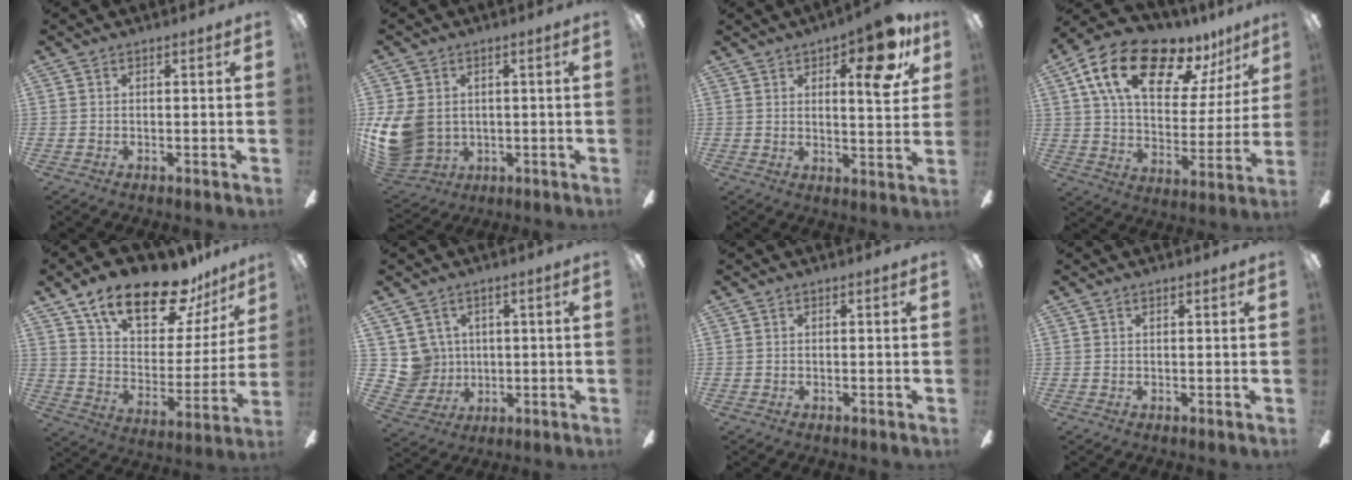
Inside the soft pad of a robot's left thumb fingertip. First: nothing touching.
{"total": 12.7, "force": [-0.2, 10.0, 7.8], "torque": [-0.186, 0.004, 0.000]}
{"total": 12.4, "force": [6.5, 4.4, 9.6], "torque": [-0.120, -0.024, 0.102]}
{"total": 19.9, "force": [13.3, 8.8, 12.0], "torque": [-0.209, -0.073, 0.228]}
{"total": 20.9, "force": [15.2, 8.6, 11.5], "torque": [-0.187, -0.096, 0.261]}
{"total": 7.1, "force": [2.3, 6.7, 0.3], "torque": [-0.014, -0.008, 0.052]}
{"total": 0.0}
{"total": 0.8, "force": [0.5, 0.3, 0.6], "torque": [-0.013, 0.001, 0.008]}